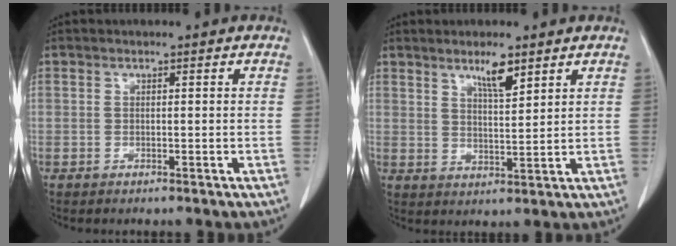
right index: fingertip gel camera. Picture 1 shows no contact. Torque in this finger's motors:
{"motor_torque": [0.28, 0.27, 0.05, 0.04]}